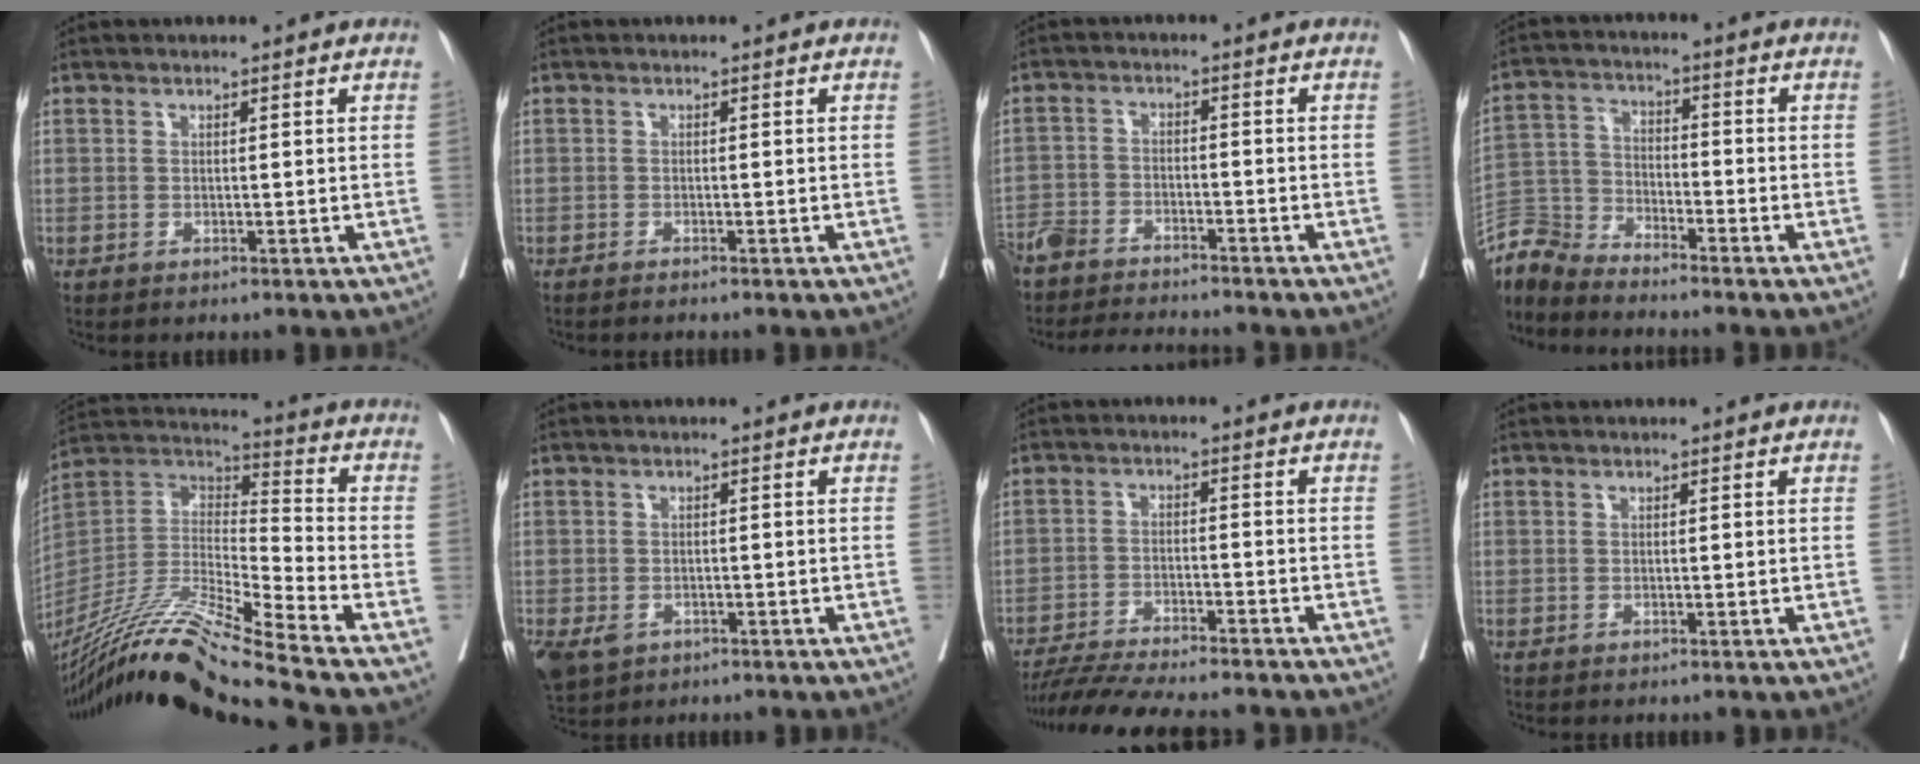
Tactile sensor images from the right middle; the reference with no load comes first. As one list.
[{"total": 1.5, "force": [-1.3, -0.2, 0.7], "torque": [-0.011, 0.000, -0.017]}, {"total": 9.5, "force": [-9.2, 0.9, 2.4], "torque": [-0.033, 0.000, -0.151]}, {"total": 7.2, "force": [-7.2, 0.0, 0.1], "torque": [-0.009, 0.002, -0.147]}, {"total": 20.5, "force": [-16.9, -1.9, 11.5], "torque": [-0.253, -0.021, -0.318]}, {"total": 6.7, "force": [-3.2, 5.0, 3.2], "torque": [-0.081, -0.010, -0.044]}, {"total": 14.1, "force": [-12.7, 1.3, 5.9], "torque": [-0.095, -0.013, -0.194]}, {"total": 0.0}]